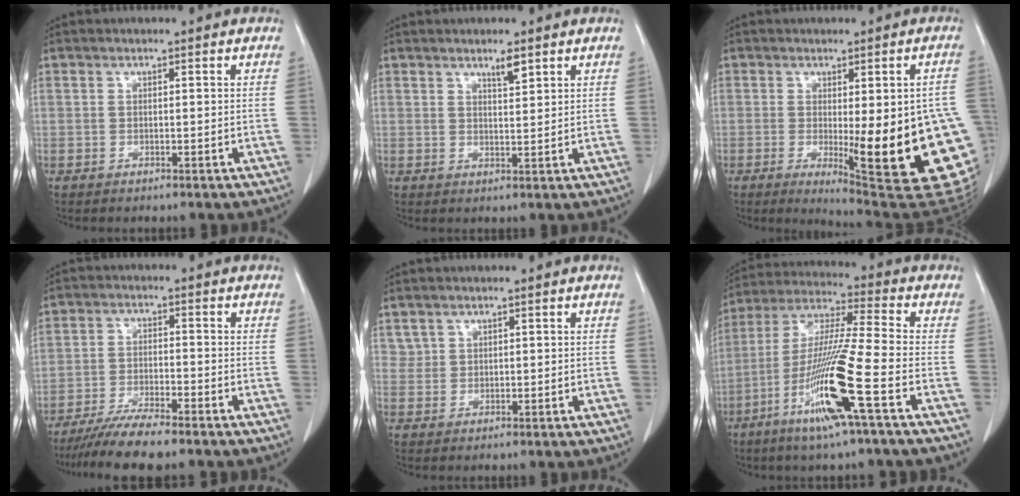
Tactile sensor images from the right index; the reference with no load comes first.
{"total": 2.4, "force": [1.7, 0.3, 1.6], "torque": [-0.031, -0.002, 0.032]}
{"total": 20.2, "force": [-4.3, 3.5, 19.5], "torque": [-0.154, -0.011, -0.039]}
{"total": 6.5, "force": [-5.6, 0.1, 3.4], "torque": [-0.062, -0.021, -0.102]}
{"total": 1.5, "force": [1.1, 1.0, 0.1], "torque": [0.006, 0.003, 0.020]}
{"total": 15.6, "force": [-6.4, -0.9, 14.2], "torque": [-0.291, -0.023, -0.125]}